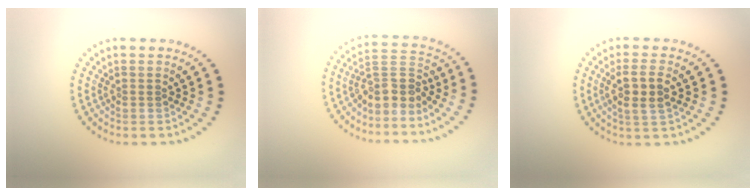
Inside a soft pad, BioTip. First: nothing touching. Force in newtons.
{"total": 3.2, "press": 2.6, "slide": 1.9}
{"total": 3.0, "press": 2.7, "slide": 1.2}